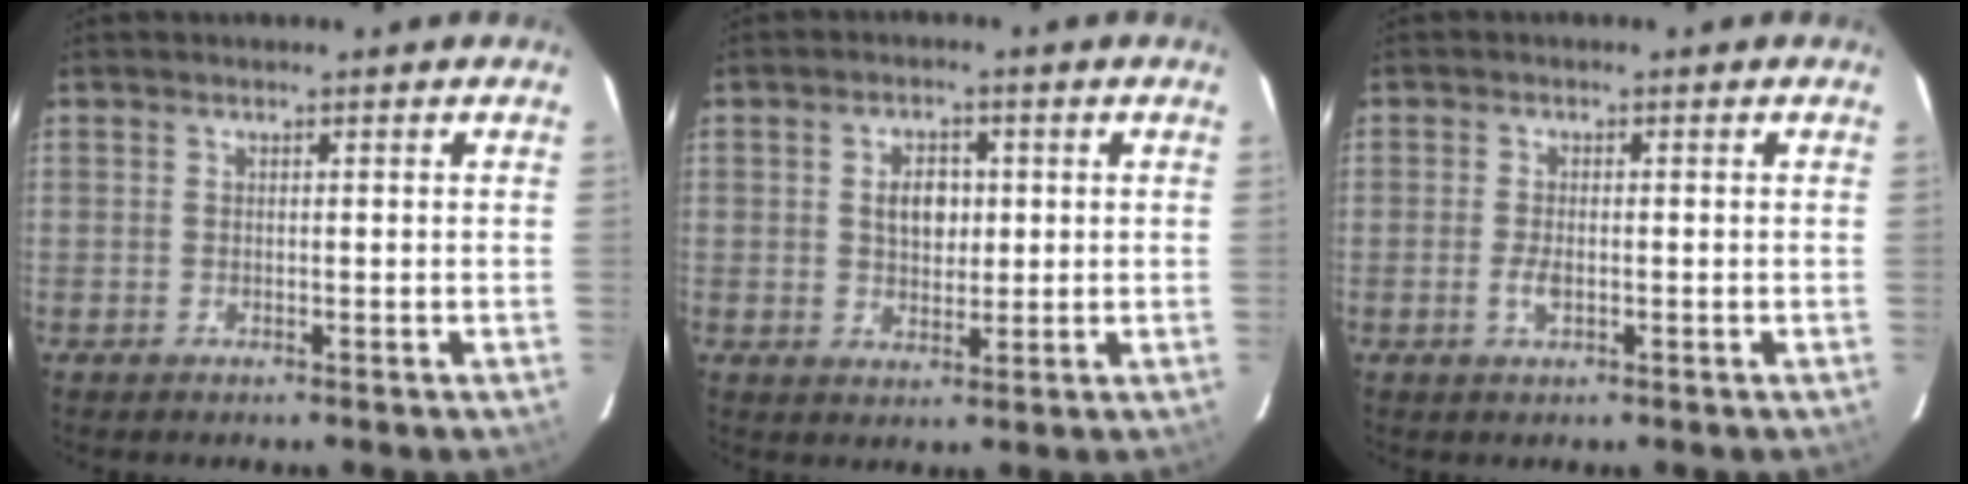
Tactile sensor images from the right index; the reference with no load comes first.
{"total": 5.1, "force": [0.8, 3.5, 3.6], "torque": [-0.057, 0.009, 0.017]}
{"total": 2.4, "force": [-0.7, 1.0, 2.1], "torque": [-0.041, -0.003, -0.012]}